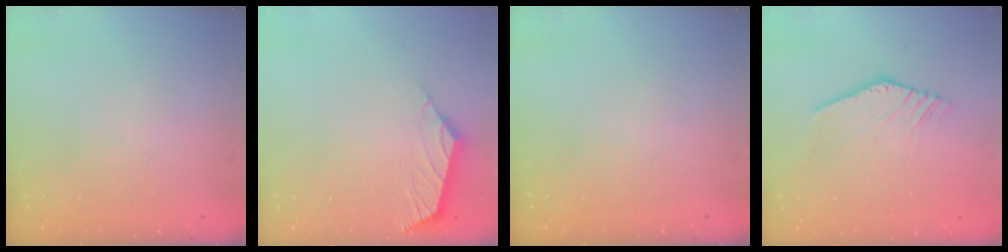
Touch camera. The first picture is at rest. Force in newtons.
{"total": 3.0, "press": 2.9, "slide": 0.6}
{"total": 0.0}
{"total": 2.2, "press": 2.2, "slide": 0.4}